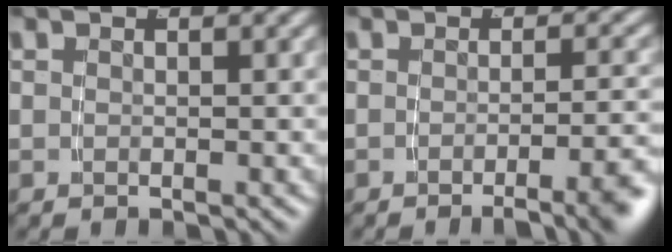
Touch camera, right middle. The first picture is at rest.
{"total": 4.5, "force": [-3.2, 0.3, 3.2], "torque": [-0.026, 0.007, -0.054]}